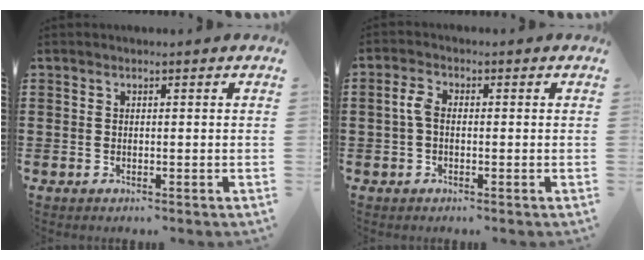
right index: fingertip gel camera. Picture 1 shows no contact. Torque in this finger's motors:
{"motor_torque": [0.30, -0.08, 0.16, 0.08]}